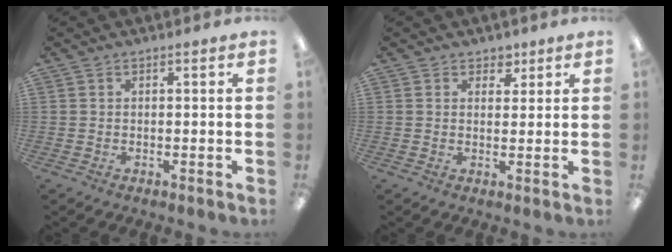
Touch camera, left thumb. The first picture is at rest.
{"total": 2.9, "force": [2.0, 2.1, 0.4], "torque": [0.003, -0.007, 0.035]}